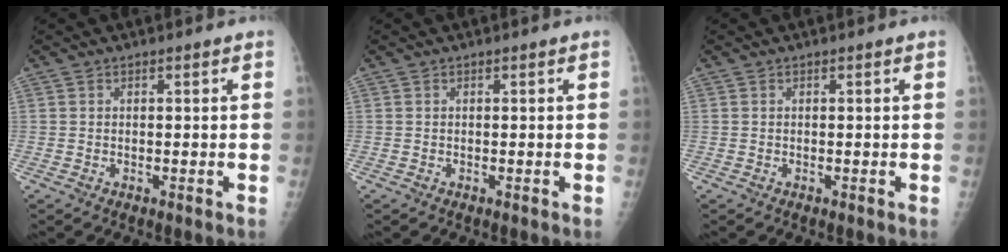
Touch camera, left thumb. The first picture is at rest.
{"total": 0.0}
{"total": 0.0}